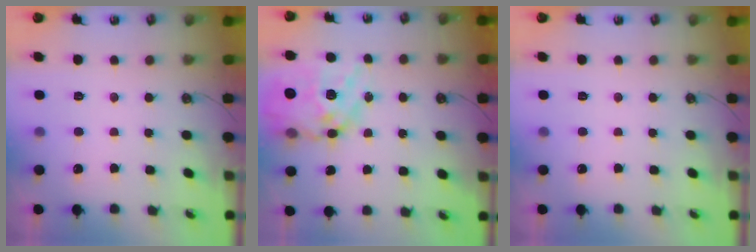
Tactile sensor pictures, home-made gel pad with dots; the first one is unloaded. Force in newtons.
{"total": 21.5, "press": 21.4, "slide": 2.2}
{"total": 0.0}